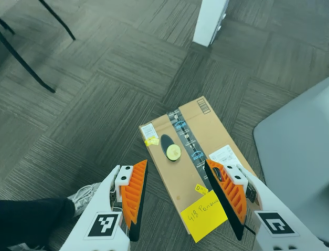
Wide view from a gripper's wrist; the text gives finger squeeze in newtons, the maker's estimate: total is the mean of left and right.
{"total": 0.0}